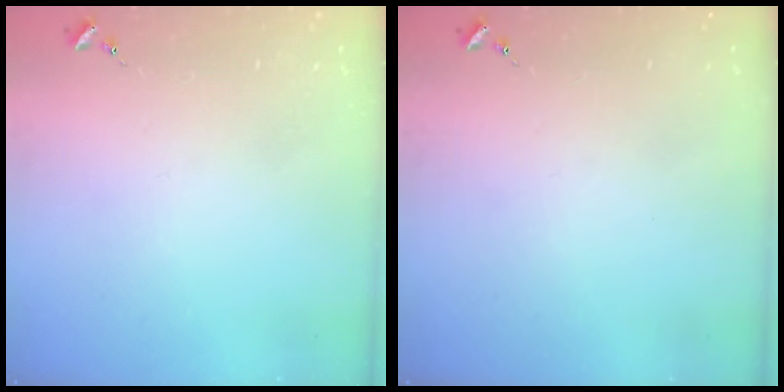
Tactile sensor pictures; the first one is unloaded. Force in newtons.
{"total": 0.0}